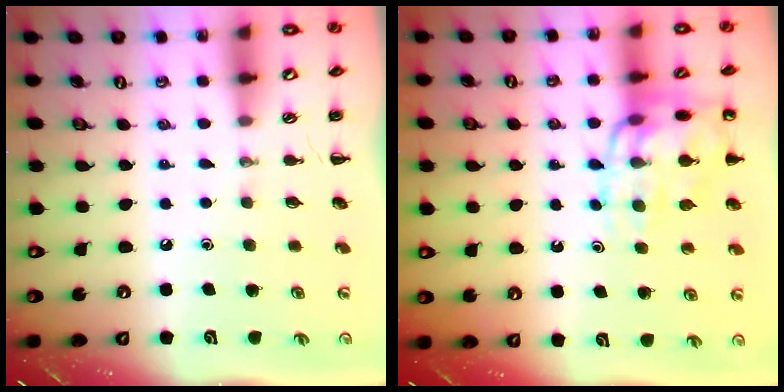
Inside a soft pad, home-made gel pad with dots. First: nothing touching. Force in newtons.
{"total": 15.3, "press": 15.2, "slide": 1.9}